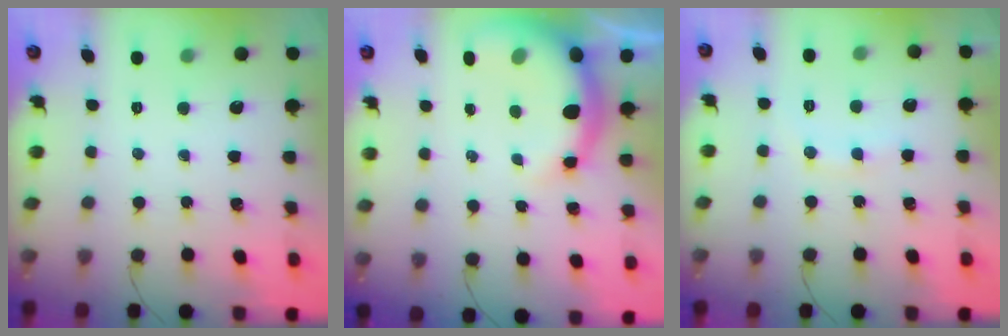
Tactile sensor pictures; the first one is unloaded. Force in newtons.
{"total": 7.2, "press": 7.0, "slide": 1.7}
{"total": 7.3, "press": 7.2, "slide": 1.4}